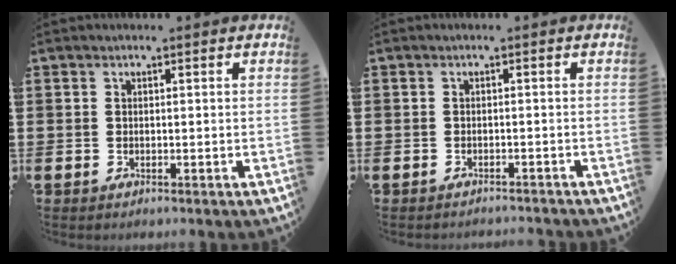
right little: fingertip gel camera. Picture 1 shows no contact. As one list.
[{"total": 0.8, "force": [-0.8, 0.0, 0.0], "torque": [-0.002, 0.000, -0.018]}]